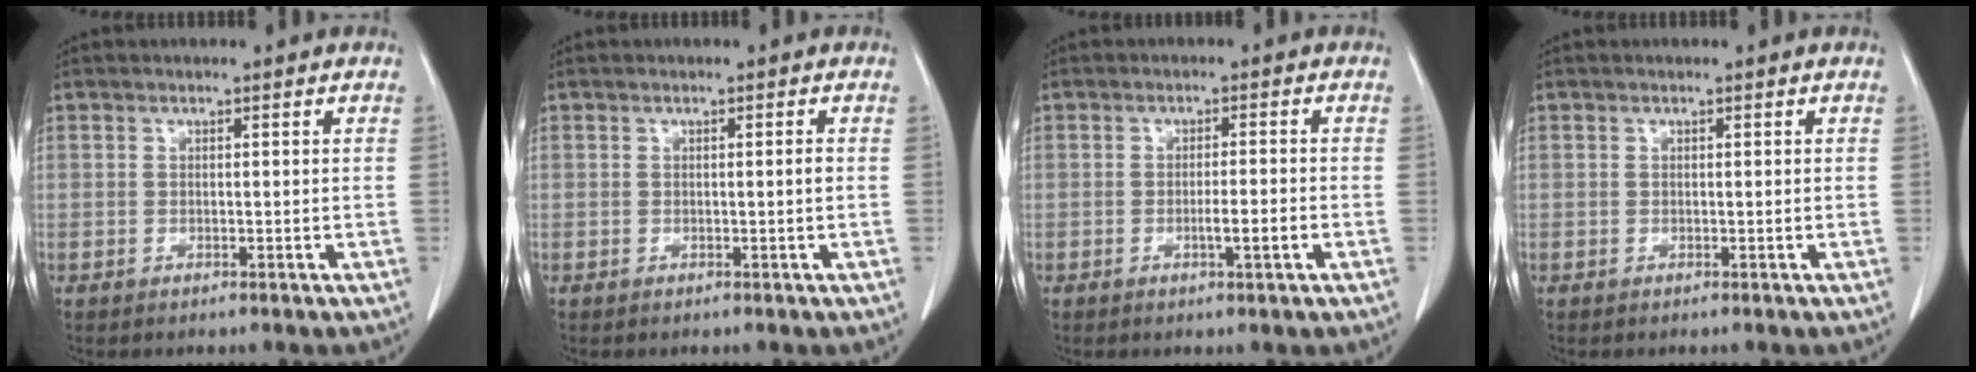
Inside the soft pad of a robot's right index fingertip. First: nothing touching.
{"total": 0.7, "force": [-0.1, -0.2, 0.7], "torque": [-0.009, -0.001, -0.002]}
{"total": 3.0, "force": [-1.0, -0.1, 2.9], "torque": [-0.048, -0.002, -0.014]}
{"total": 0.0}